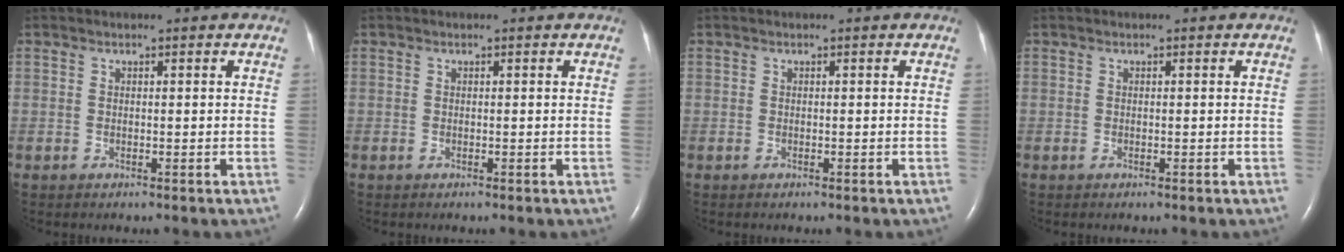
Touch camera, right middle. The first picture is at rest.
{"total": 0.0}
{"total": 0.0}
{"total": 0.0}